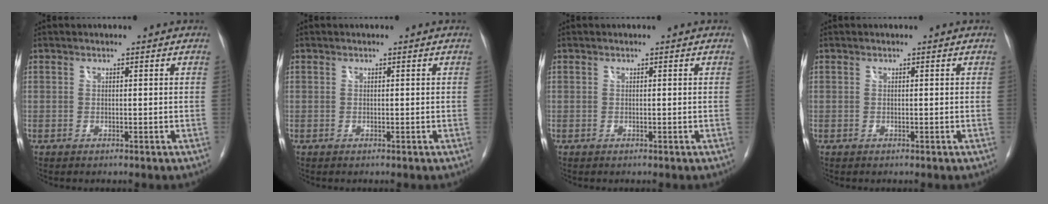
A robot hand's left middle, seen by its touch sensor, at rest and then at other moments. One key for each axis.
{"total": 0.0}
{"total": 0.0}
{"total": 0.0}